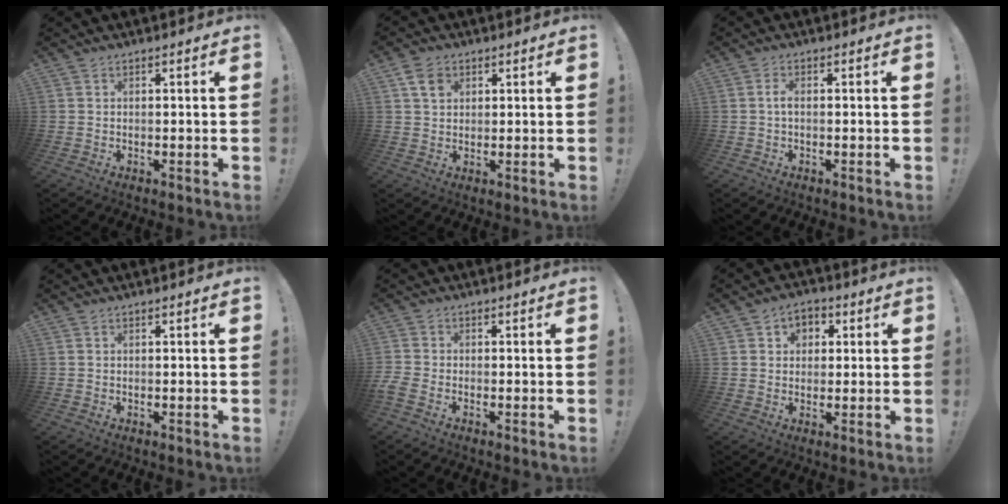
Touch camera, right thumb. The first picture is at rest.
{"total": 5.2, "force": [2.4, 3.9, 2.6], "torque": [-0.040, 0.000, 0.045]}
{"total": 2.0, "force": [-0.3, 0.7, 1.9], "torque": [-0.041, 0.008, -0.005]}
{"total": 0.0}
{"total": 2.3, "force": [-1.1, 1.4, 1.5], "torque": [-0.040, 0.000, -0.022]}
{"total": 4.6, "force": [0.7, 4.3, 1.4], "torque": [-0.018, 0.004, 0.011]}